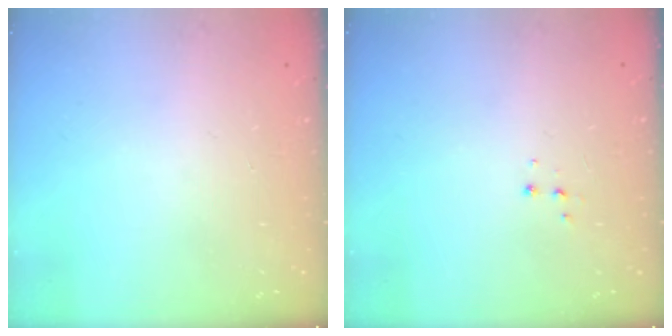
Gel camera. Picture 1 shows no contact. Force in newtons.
{"total": 3.3, "press": 3.2, "slide": 0.4}